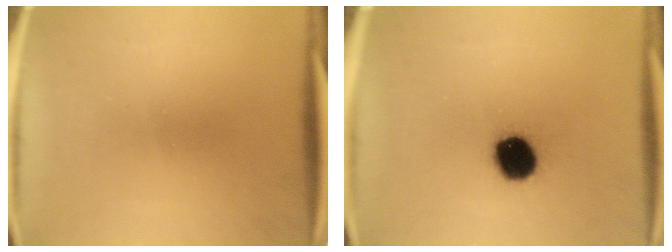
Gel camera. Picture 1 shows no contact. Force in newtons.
{"total": 11.5}